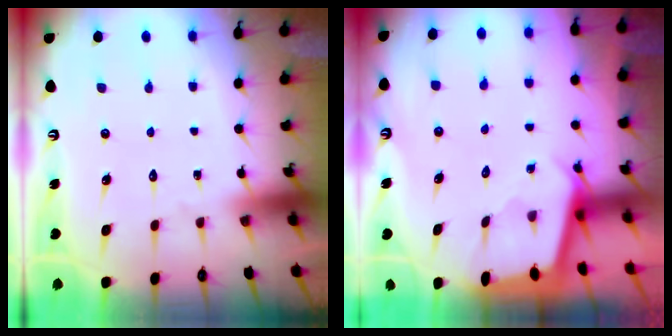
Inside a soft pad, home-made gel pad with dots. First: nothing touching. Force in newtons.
{"total": 1.9, "press": 1.9, "slide": 0.1}